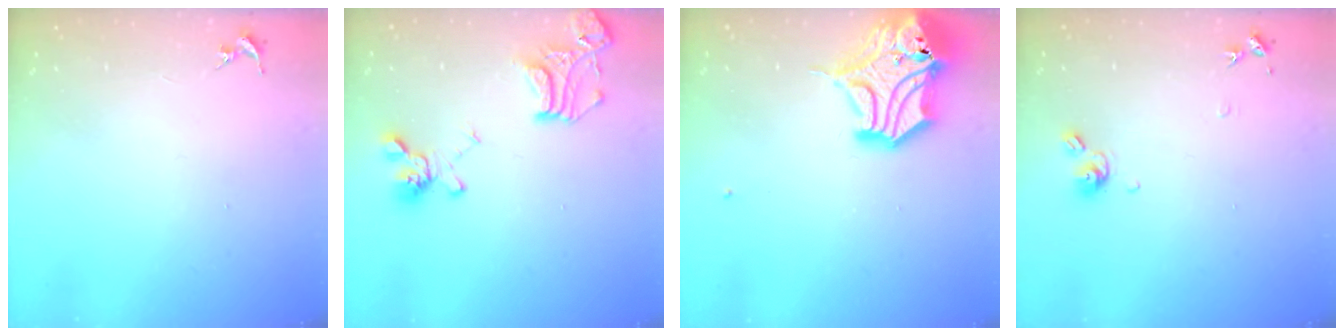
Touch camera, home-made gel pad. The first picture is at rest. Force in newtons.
{"total": 18.3, "press": 18.2, "slide": 1.7}
{"total": 18.5, "press": 18.3, "slide": 2.6}
{"total": 7.9, "press": 7.9, "slide": 0.8}